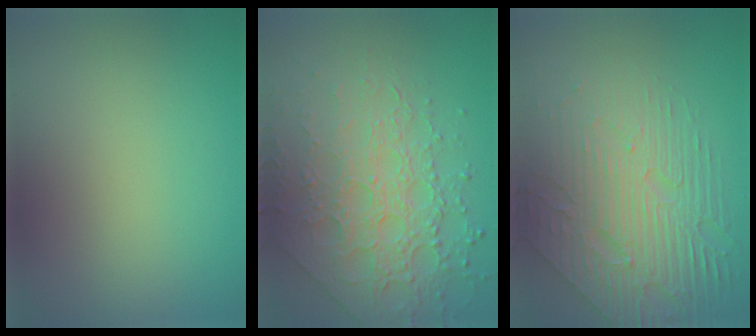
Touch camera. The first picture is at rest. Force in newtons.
{"total": 7.4, "press": 5.4, "slide": 5.1}
{"total": 7.9, "press": 5.7, "slide": 5.5}